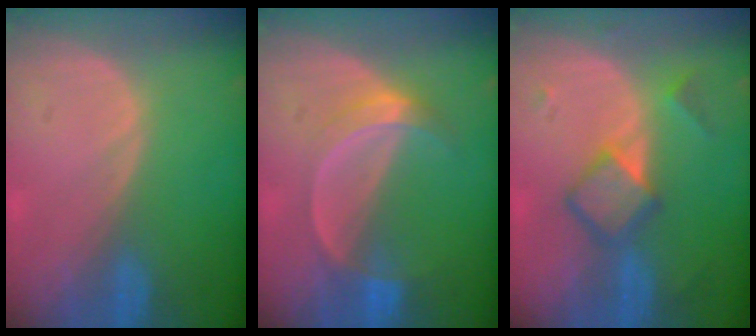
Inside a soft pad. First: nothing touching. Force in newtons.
{"total": 5.3, "press": 4.7, "slide": 2.3}
{"total": 5.4, "press": 5.4, "slide": 0.1}